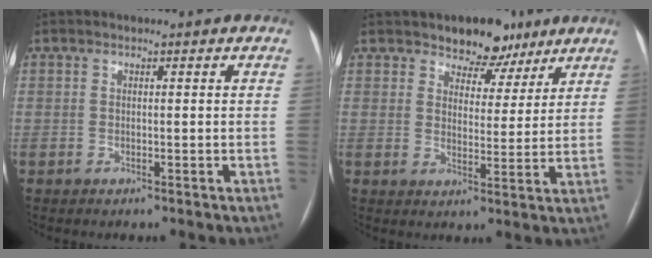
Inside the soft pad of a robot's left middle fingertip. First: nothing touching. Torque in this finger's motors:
{"motor_torque": [0.20, -0.20, 0.07, 0.00]}